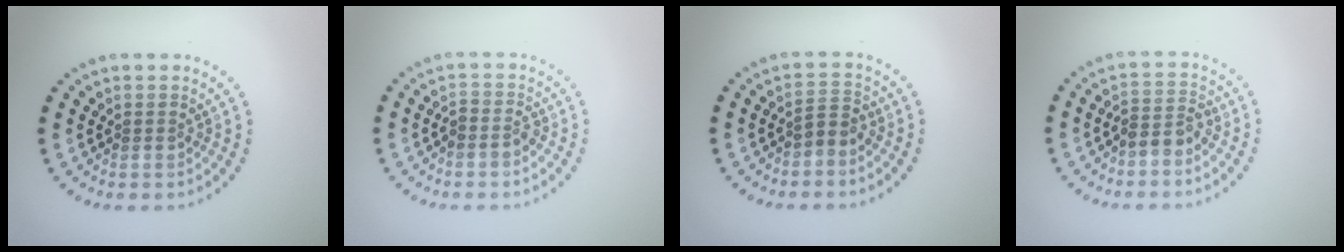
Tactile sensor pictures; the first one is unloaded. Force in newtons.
{"total": 1.4, "press": 1.2, "slide": 0.8}
{"total": 1.8, "press": 1.2, "slide": 1.2}
{"total": 2.2, "press": 1.9, "slide": 1.1}